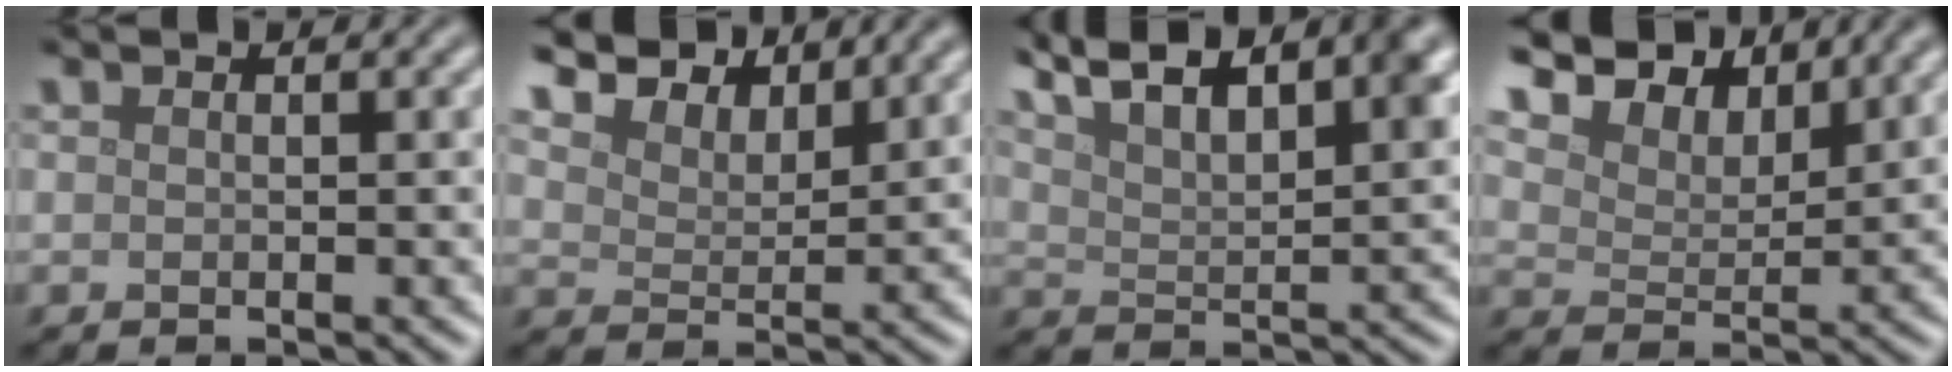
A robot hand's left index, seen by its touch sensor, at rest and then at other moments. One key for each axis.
{"total": 7.4, "fx": 6.3, "fy": 2.6, "fz": 2.8, "tx": -0.065, "ty": 0.007, "tz": 0.102}
{"total": 9.8, "fx": 6.9, "fy": 3.0, "fz": 6.2, "tx": -0.094, "ty": 0.028, "tz": 0.098}
{"total": 9.5, "fx": 7.4, "fy": 4.2, "fz": 4.2, "tx": -0.098, "ty": 0.004, "tz": 0.109}